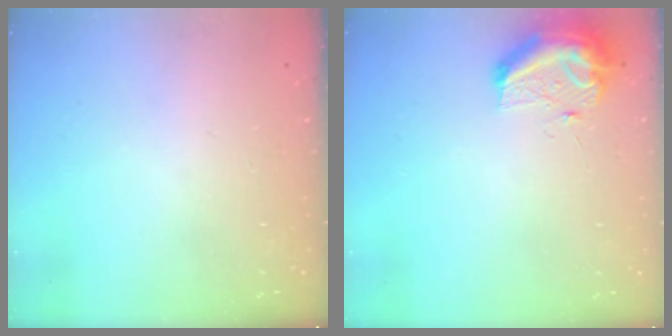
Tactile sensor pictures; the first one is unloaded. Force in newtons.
{"total": 10.4, "press": 10.4, "slide": 0.9}